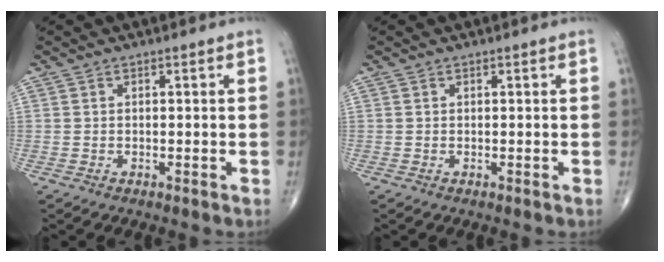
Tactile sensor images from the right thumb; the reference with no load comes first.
{"total": 0.0}